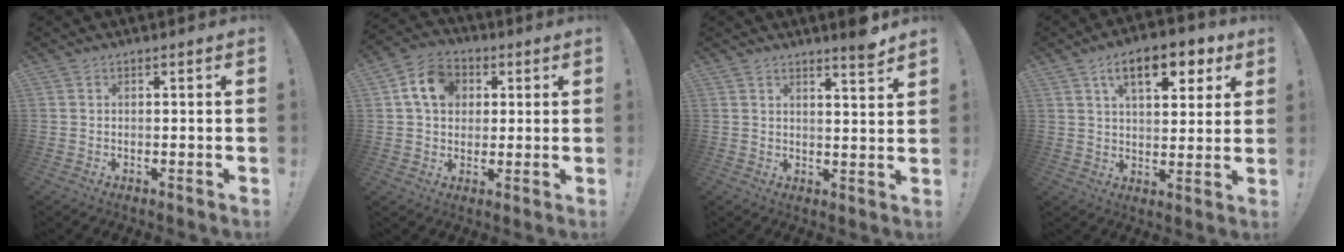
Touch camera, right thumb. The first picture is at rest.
{"total": 11.5, "force": [3.4, 9.0, 6.3], "torque": [-0.103, 0.009, 0.069]}
{"total": 4.9, "force": [3.8, -0.4, 3.1], "torque": [-0.033, -0.036, 0.057]}
{"total": 13.4, "force": [6.5, 6.3, 9.9], "torque": [-0.141, -0.022, 0.107]}